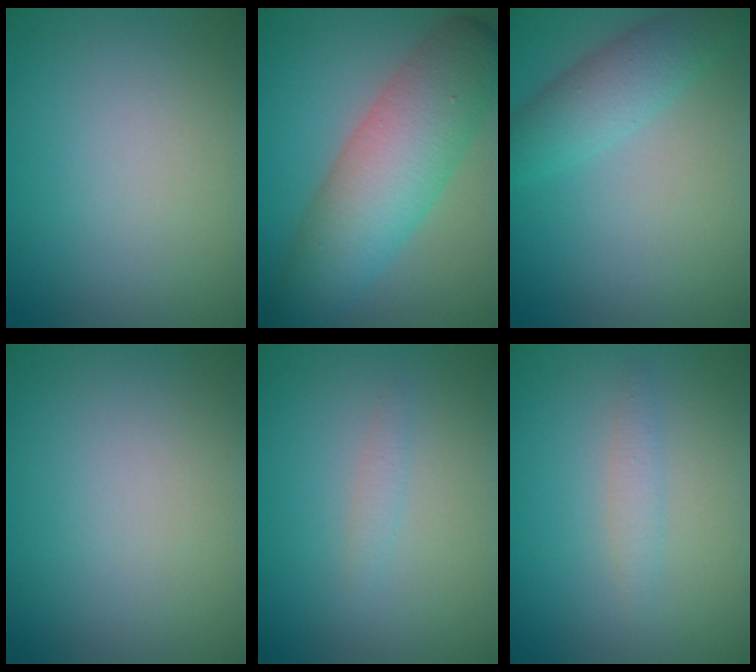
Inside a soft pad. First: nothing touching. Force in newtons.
{"total": 8.4, "press": 8.4, "slide": 0.1}
{"total": 3.6, "press": 3.6, "slide": 0.0}
{"total": 0.0}
{"total": 0.9, "press": 0.9, "slide": 0.0}
{"total": 1.2, "press": 1.2, "slide": 0.0}